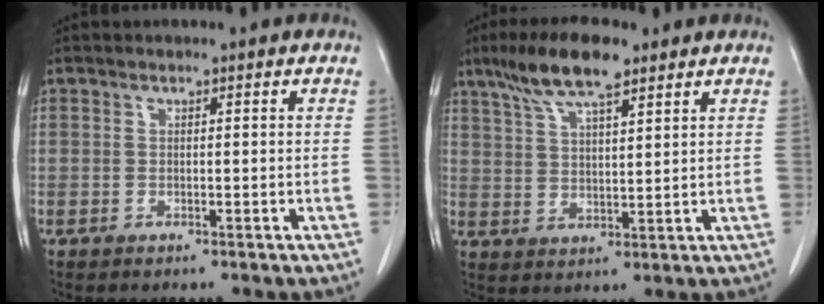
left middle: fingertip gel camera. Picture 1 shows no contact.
{"total": 9.6, "force": [6.7, 2.0, 6.5], "torque": [-0.129, 0.015, 0.123]}